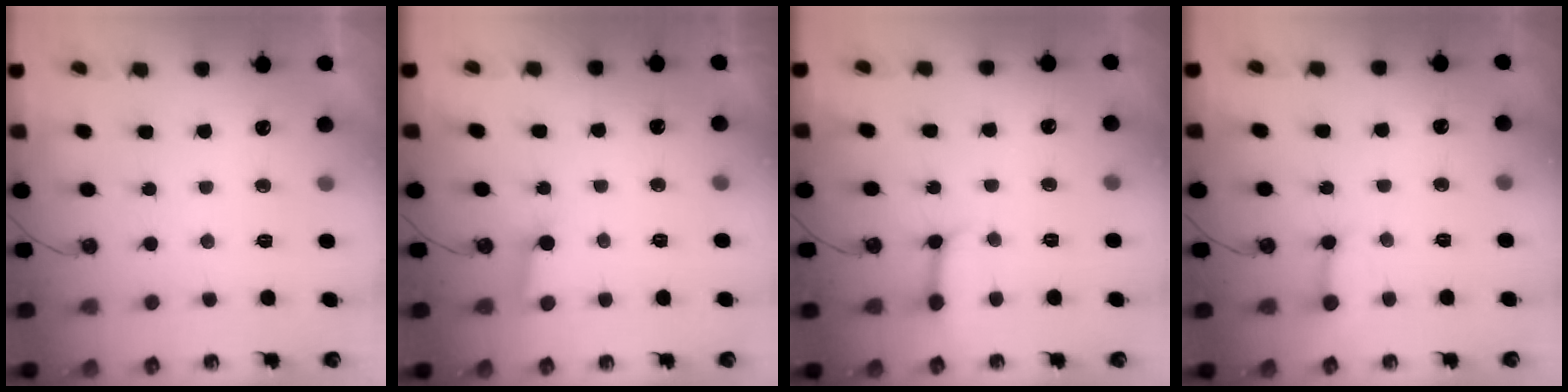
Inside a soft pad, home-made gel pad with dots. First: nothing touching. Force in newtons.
{"total": 3.2, "press": 3.2, "slide": 0.3}
{"total": 6.2, "press": 6.1, "slide": 0.8}
{"total": 2.8, "press": 2.8, "slide": 0.4}